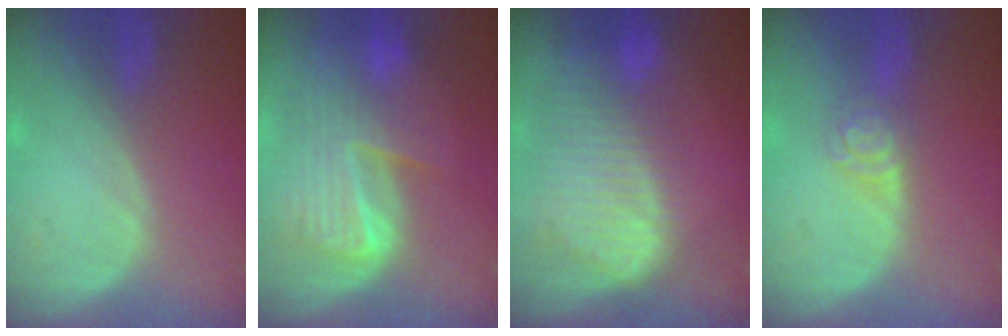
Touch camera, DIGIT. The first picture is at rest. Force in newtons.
{"total": 9.8, "press": 8.5, "slide": 4.9}
{"total": 10.5, "press": 9.0, "slide": 5.3}
{"total": 4.3, "press": 3.9, "slide": 1.8}